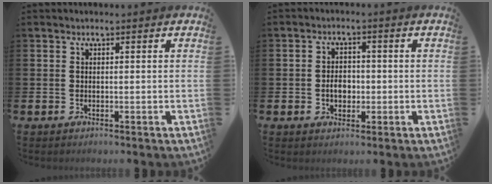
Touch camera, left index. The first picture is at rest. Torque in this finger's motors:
{"motor_torque": [0.04, 0.02, 0.34, 0.03]}